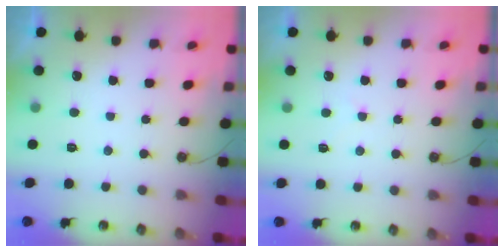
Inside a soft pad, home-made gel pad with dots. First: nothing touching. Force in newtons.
{"total": 5.0, "press": 4.9, "slide": 0.6}